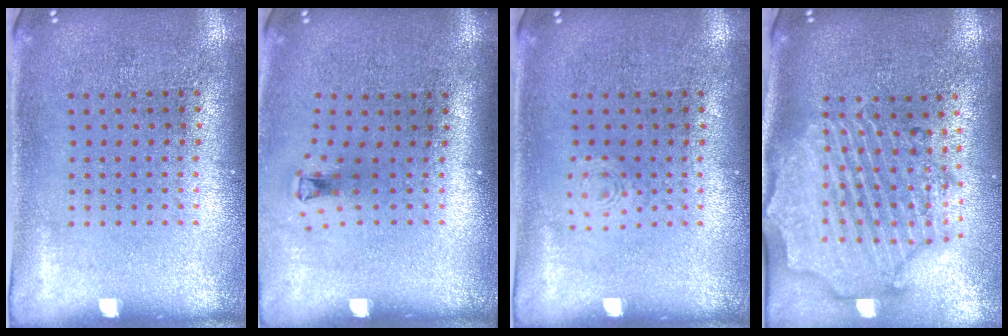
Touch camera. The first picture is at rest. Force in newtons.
{"total": 0.7, "press": 0.4, "slide": 0.6}
{"total": 0.7, "press": 0.7, "slide": 0.1}
{"total": 3.0, "press": 2.6, "slide": 1.5}